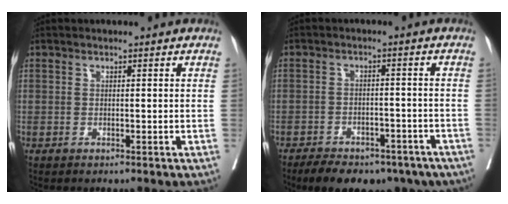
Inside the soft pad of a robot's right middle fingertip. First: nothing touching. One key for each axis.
{"total": 16.0, "fx": -11.4, "fy": 8.2, "fz": 7.7, "tx": -0.135, "ty": 0.000, "tz": -0.144}